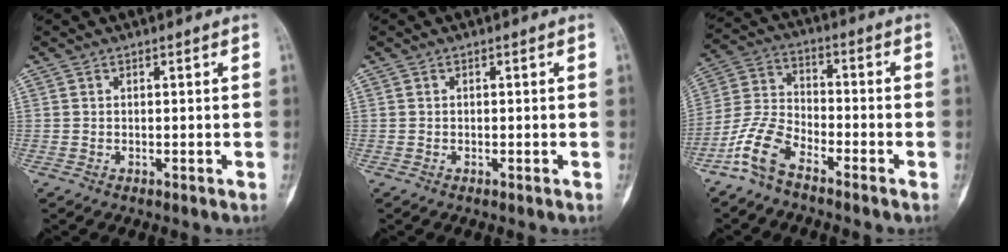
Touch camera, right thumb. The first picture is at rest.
{"total": 0.0}
{"total": 8.6, "force": [-6.1, 3.7, 4.8], "torque": [-0.111, 0.040, -0.133]}